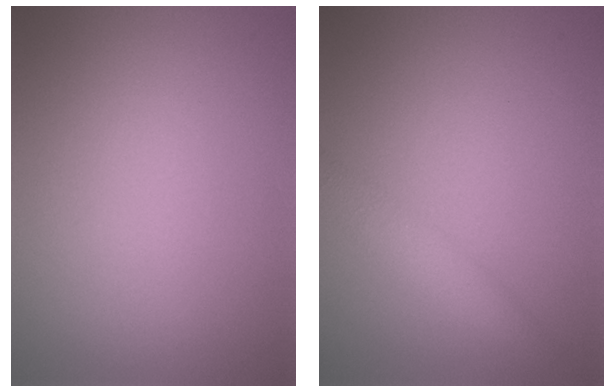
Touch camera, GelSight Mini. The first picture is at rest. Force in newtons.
{"total": 2.3, "press": 2.3, "slide": 0.0}